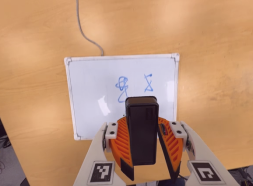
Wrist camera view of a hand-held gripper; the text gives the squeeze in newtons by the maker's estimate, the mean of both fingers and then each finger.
{"total": 8.1, "left": 8.5, "right": 7.7}